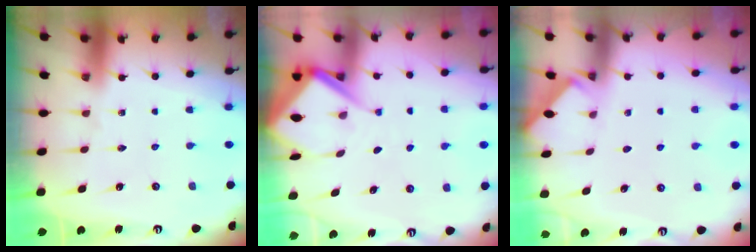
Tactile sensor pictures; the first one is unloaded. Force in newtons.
{"total": 7.2, "press": 7.2, "slide": 0.6}
{"total": 1.3, "press": 1.3, "slide": 0.3}